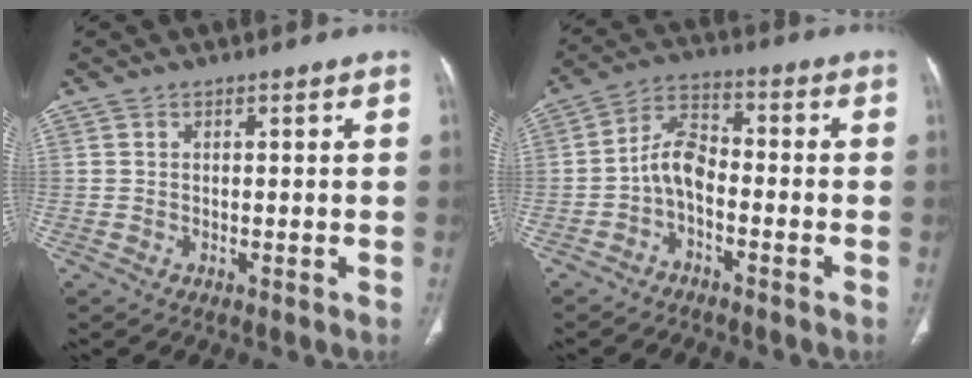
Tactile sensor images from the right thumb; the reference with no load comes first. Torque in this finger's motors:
{"motor_torque": [1.16, 0.88, 1.03, -0.67, 0.03]}